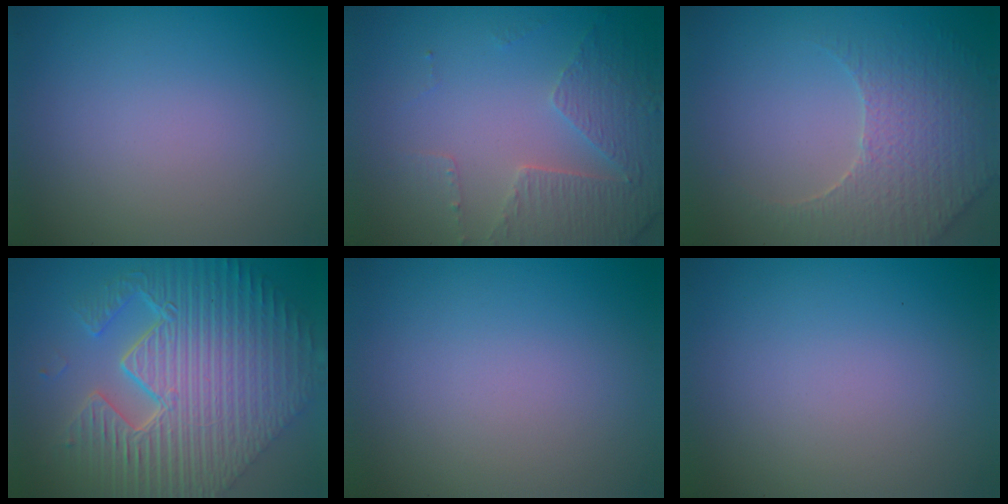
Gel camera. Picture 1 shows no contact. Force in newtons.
{"total": 4.6, "press": 3.4, "slide": 3.1}
{"total": 3.8, "press": 3.7, "slide": 0.9}
{"total": 12.4, "press": 8.0, "slide": 9.5}
{"total": 0.0}
{"total": 0.0}